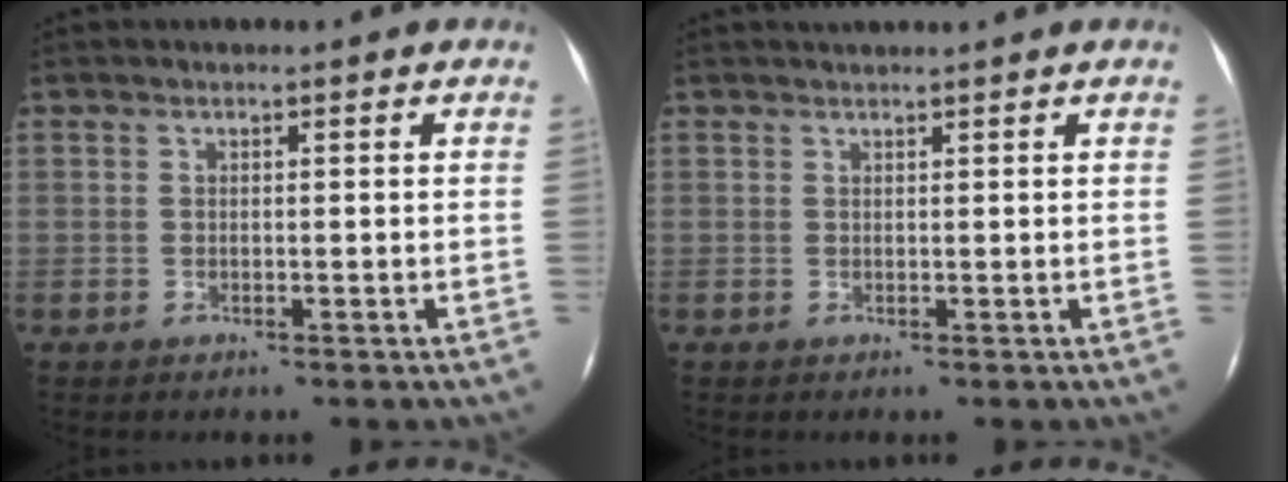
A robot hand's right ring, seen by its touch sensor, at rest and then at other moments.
{"total": 1.1, "force": [1.0, -0.3, 0.3], "torque": [-0.013, -0.003, 0.014]}